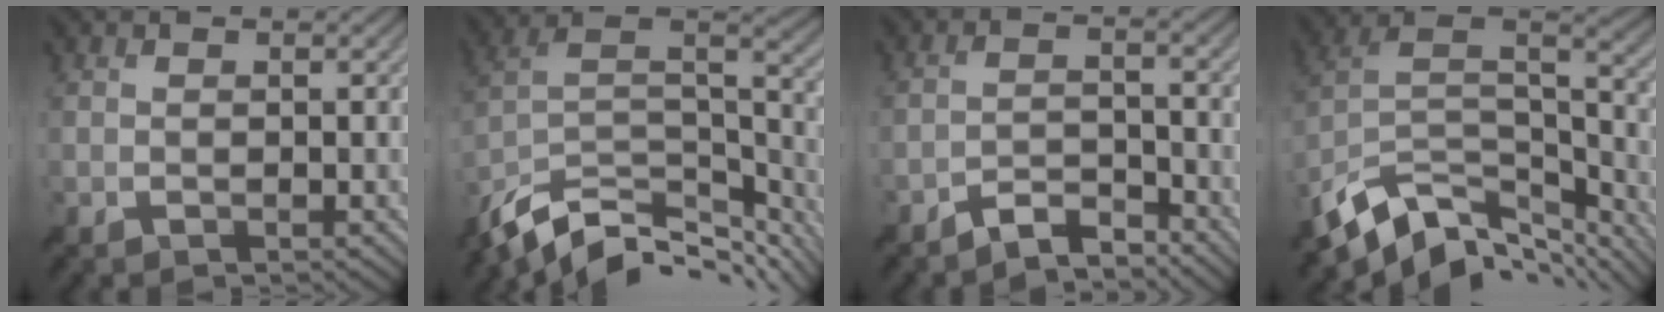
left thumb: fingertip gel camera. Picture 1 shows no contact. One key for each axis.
{"total": 14.3, "fx": -9.9, "fy": 6.3, "fz": 8.1, "tx": -0.206, "ty": -0.008, "tz": -0.165}
{"total": 4.2, "fx": -3.8, "fy": 1.0, "fz": 1.6, "tx": -0.030, "ty": 0.004, "tz": -0.077}
{"total": 14.0, "fx": -8.9, "fy": 7.0, "fz": 8.2, "tx": -0.206, "ty": -0.012, "tz": -0.149}